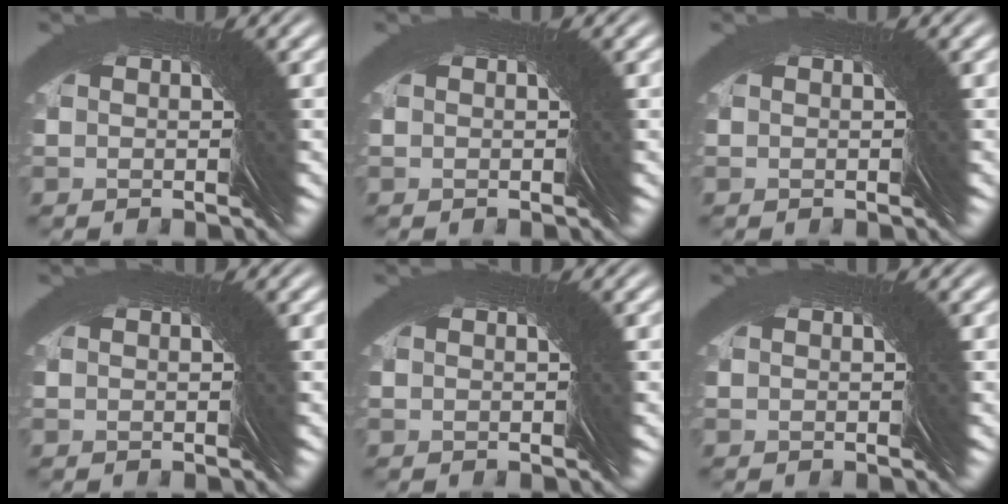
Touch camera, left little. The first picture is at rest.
{"total": 0.0}
{"total": 0.0}
{"total": 0.0}
{"total": 0.0}
{"total": 0.0}